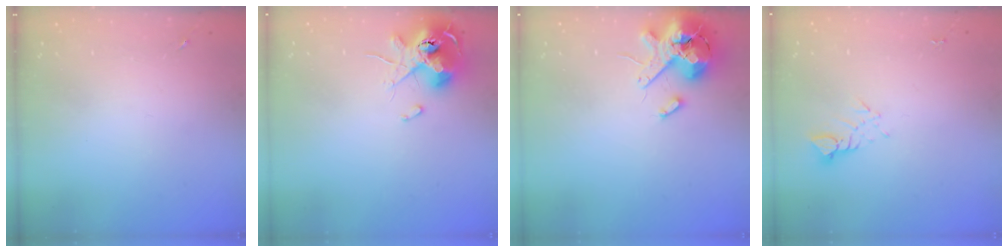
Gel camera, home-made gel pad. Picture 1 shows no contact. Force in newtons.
{"total": 13.7, "press": 13.6, "slide": 1.8}
{"total": 13.2, "press": 13.0, "slide": 2.2}
{"total": 3.1, "press": 3.1, "slide": 0.1}